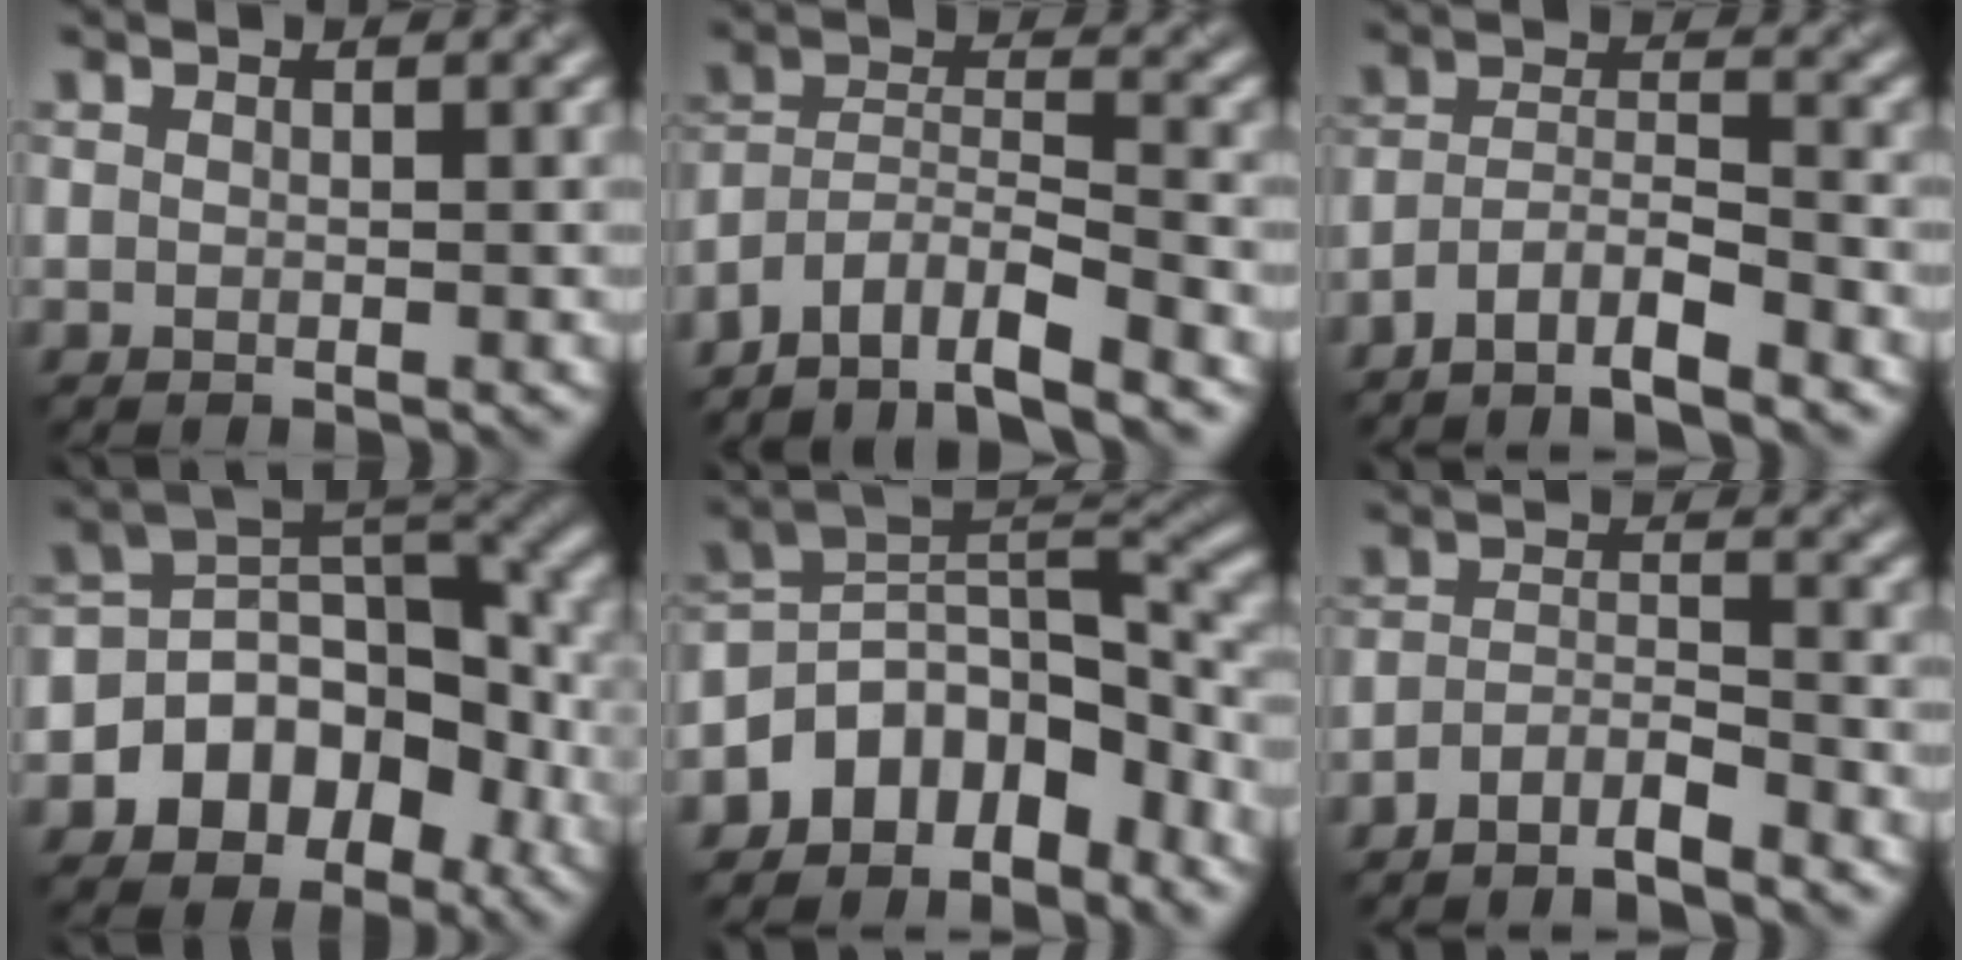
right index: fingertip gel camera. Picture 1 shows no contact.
{"total": 8.3, "force": [-7.1, 2.3, 3.5], "torque": [-0.056, 0.010, -0.124]}
{"total": 5.5, "force": [-4.5, 1.3, 2.9], "torque": [-0.050, 0.002, -0.087]}
{"total": 9.1, "force": [-3.1, 6.6, 5.5], "torque": [-0.074, 0.012, -0.058]}
{"total": 7.6, "force": [-4.8, 4.2, 4.3], "torque": [-0.048, 0.012, -0.097]}
{"total": 4.2, "force": [-3.5, 1.0, 2.0], "torque": [-0.037, 0.001, -0.069]}